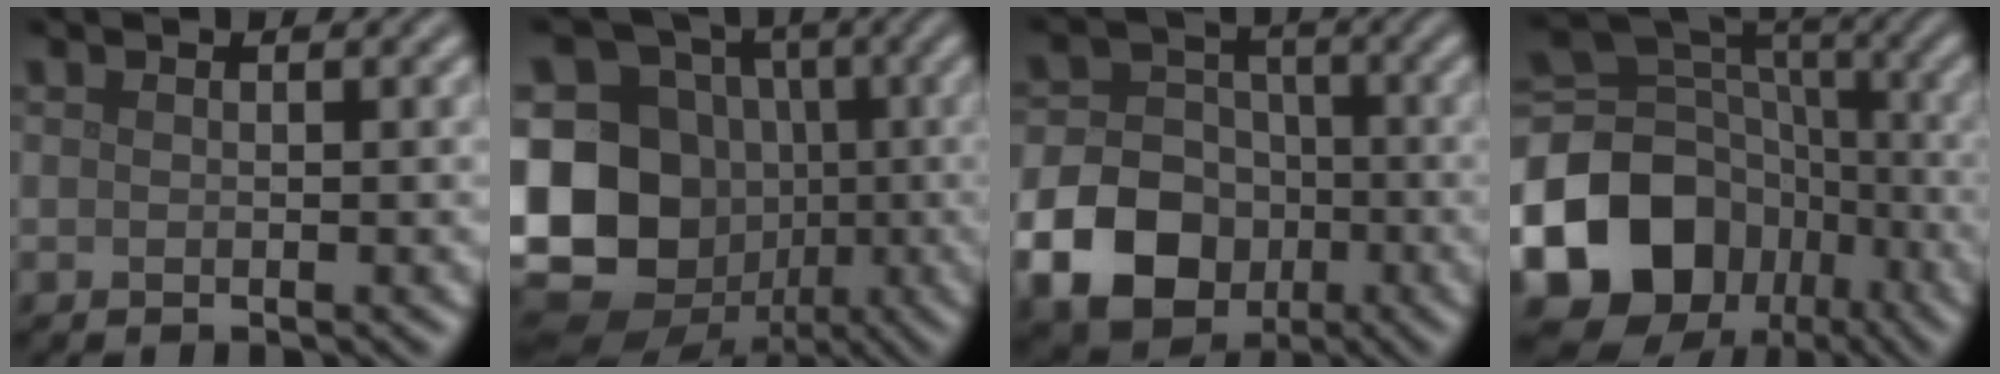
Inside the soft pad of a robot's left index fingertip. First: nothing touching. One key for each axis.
{"total": 17.1, "fx": -2.4, "fy": 14.9, "fz": 8.1, "tx": -0.205, "ty": -0.005, "tz": -0.072}
{"total": 11.0, "fx": -4.1, "fy": 9.0, "fz": 4.8, "tx": -0.084, "ty": -0.035, "tz": -0.102}
{"total": 14.9, "fx": -6.0, "fy": 11.8, "fz": 6.8, "tx": -0.165, "ty": -0.001, "tz": -0.115}